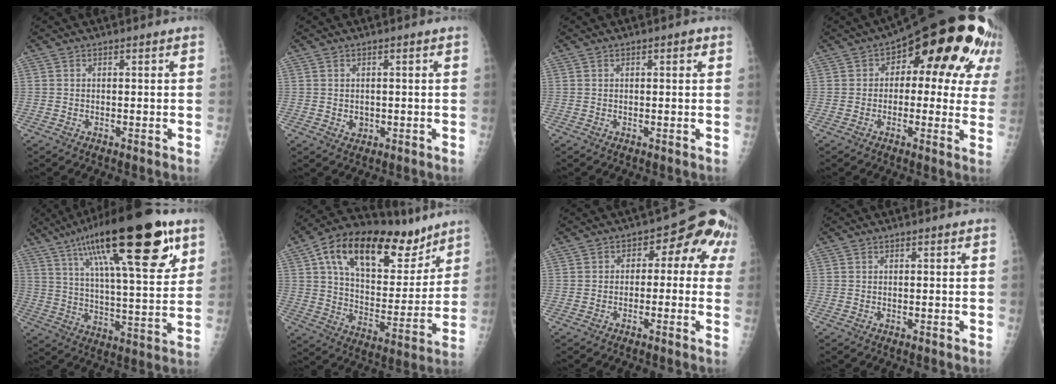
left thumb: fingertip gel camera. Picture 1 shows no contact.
{"total": 2.0, "force": [-0.1, 1.7, 1.0], "torque": [-0.007, 0.000, 0.004]}
{"total": 1.4, "force": [0.6, 0.7, 1.1], "torque": [-0.010, 0.001, 0.008]}
{"total": 20.8, "force": [7.2, 10.1, 16.7], "torque": [-0.172, 0.022, 0.086]}
{"total": 28.0, "force": [14.6, 7.9, 22.6], "torque": [-0.349, -0.021, 0.235]}
{"total": 25.1, "force": [14.5, 12.8, 15.9], "torque": [-0.217, -0.027, 0.242]}
{"total": 9.4, "force": [0.7, 6.2, 7.0], "torque": [-0.037, 0.039, -0.004]}
{"total": 0.0}